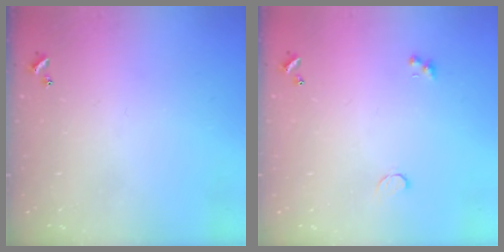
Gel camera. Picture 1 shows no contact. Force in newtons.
{"total": 0.8, "press": 0.7, "slide": 0.4}